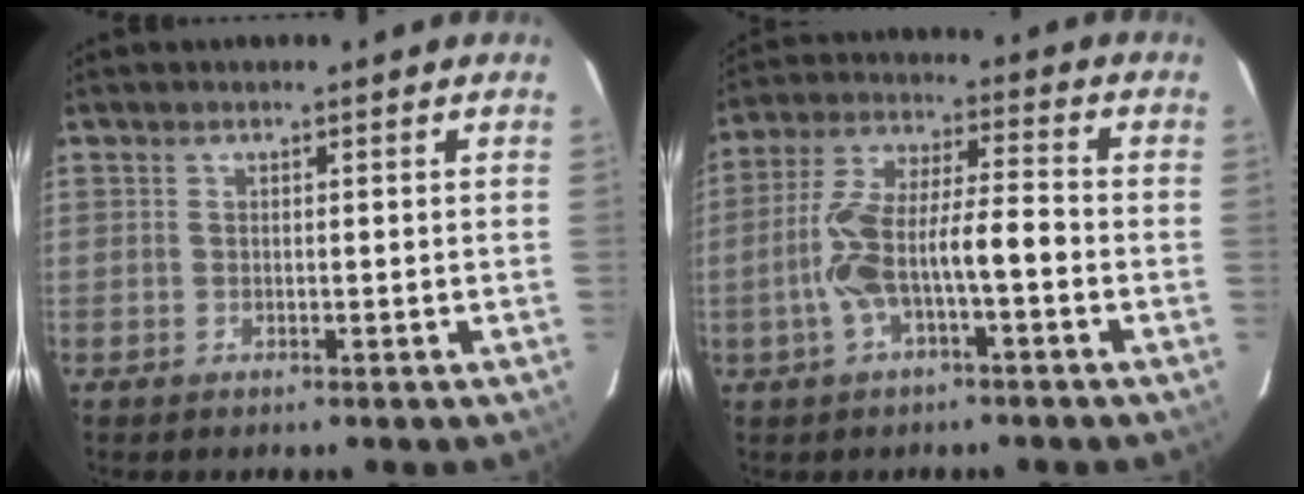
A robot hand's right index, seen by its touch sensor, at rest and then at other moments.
{"total": 10.4, "force": [-3.0, 2.4, 9.7], "torque": [-0.199, 0.026, -0.053]}